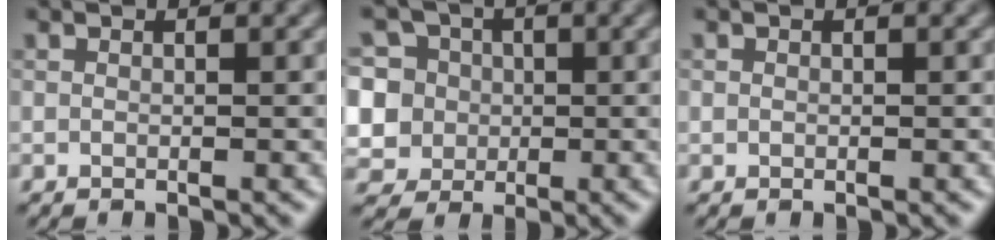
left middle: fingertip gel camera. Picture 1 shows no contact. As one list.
[{"total": 10.0, "force": [2.6, 8.9, 3.8], "torque": [-0.094, 0.036, 0.021]}, {"total": 0.0}]